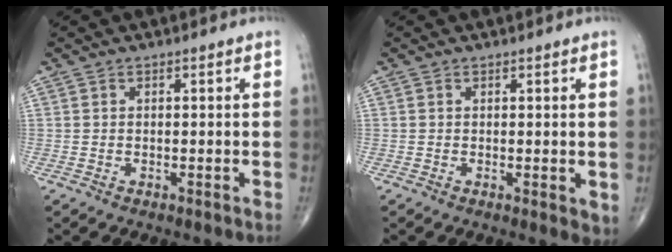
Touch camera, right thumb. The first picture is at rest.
{"total": 2.4, "force": [0.1, 0.9, 2.2], "torque": [-0.030, -0.009, 0.002]}